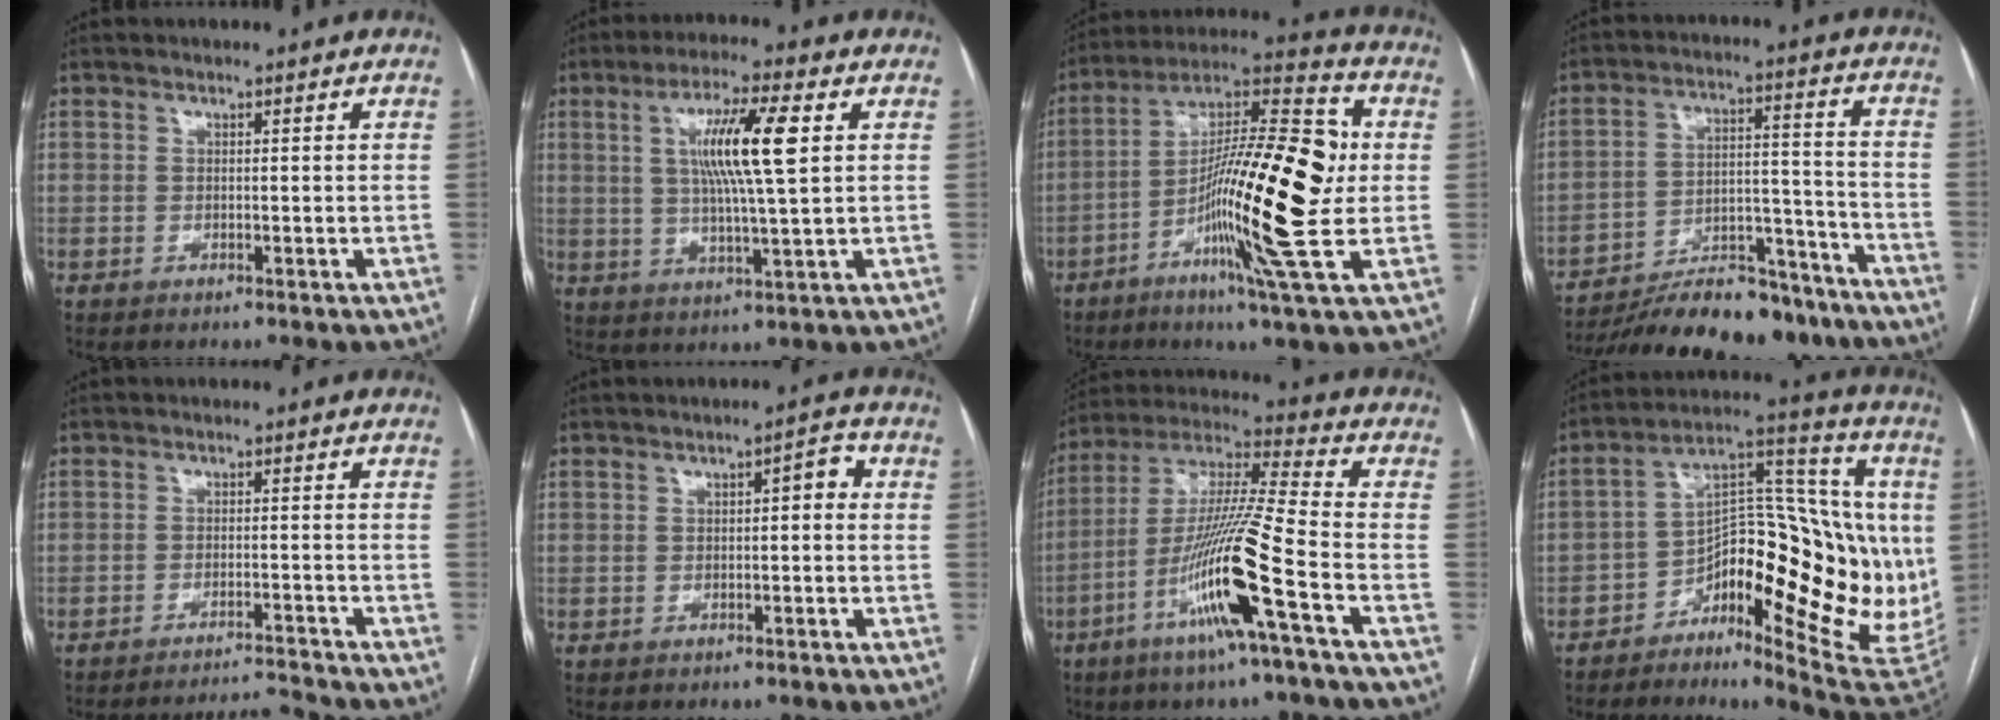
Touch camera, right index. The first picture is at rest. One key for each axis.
{"total": 10.7, "fx": 2.6, "fy": 0.2, "fz": 10.4, "tx": -0.190, "ty": 0.005, "tz": 0.046}
{"total": 21.9, "fx": -2.0, "fy": 1.8, "fz": 21.8, "tx": -0.370, "ty": 0.009, "tz": -0.041}
{"total": 21.0, "fx": -18.5, "fy": 4.8, "fz": 8.6, "tx": -0.119, "ty": 0.018, "tz": -0.283}
{"total": 6.1, "fx": -5.3, "fy": -2.9, "fz": -0.8, "tx": 0.010, "ty": 0.002, "tz": -0.089}
{"total": 2.5, "fx": 0.1, "fy": 0.8, "fz": 2.3, "tx": -0.029, "ty": 0.015, "tz": -0.001}
{"total": 16.6, "fx": -6.9, "fy": -0.9, "fz": 15.1, "tx": -0.301, "ty": -0.010, "tz": -0.132}
{"total": 19.2, "fx": -2.5, "fy": 8.3, "fz": 17.1, "tx": -0.227, "ty": 0.041, "tz": -0.037}